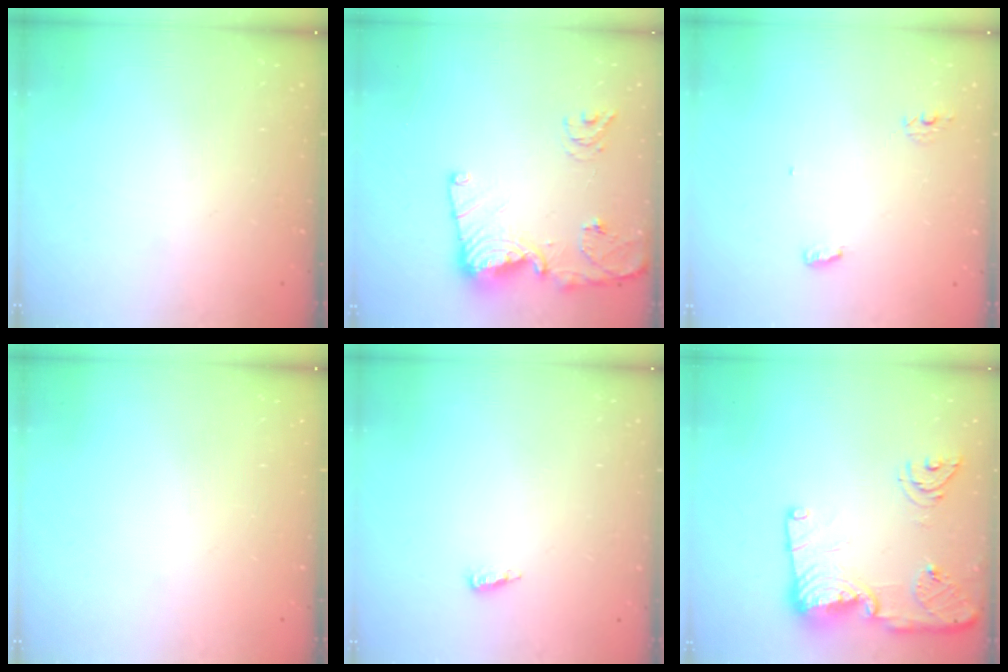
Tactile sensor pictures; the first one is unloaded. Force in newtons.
{"total": 14.6, "press": 14.6, "slide": 1.0}
{"total": 5.2, "press": 4.4, "slide": 2.7}
{"total": 0.0}
{"total": 4.3, "press": 4.2, "slide": 0.9}
{"total": 18.1, "press": 18.0, "slide": 2.0}